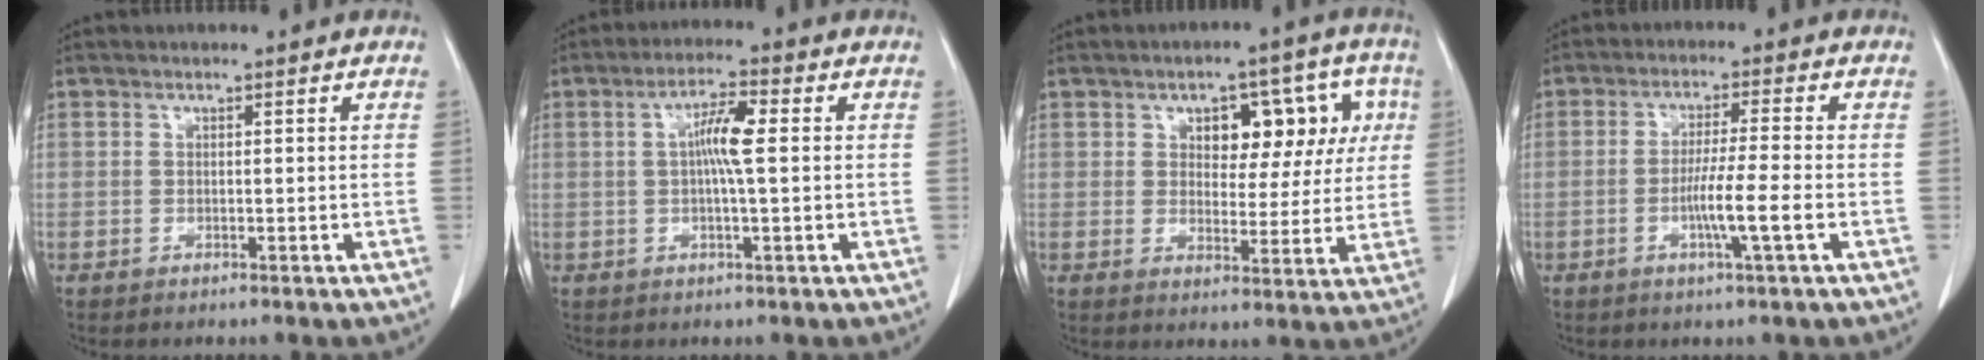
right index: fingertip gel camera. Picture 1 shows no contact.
{"total": 6.1, "force": [0.7, 0.9, 6.0], "torque": [-0.116, 0.011, 0.011]}
{"total": 13.0, "force": [3.9, 7.4, 10.0], "torque": [-0.137, 0.038, 0.063]}
{"total": 6.7, "force": [-2.1, -0.4, 6.4], "torque": [-0.114, -0.008, -0.037]}